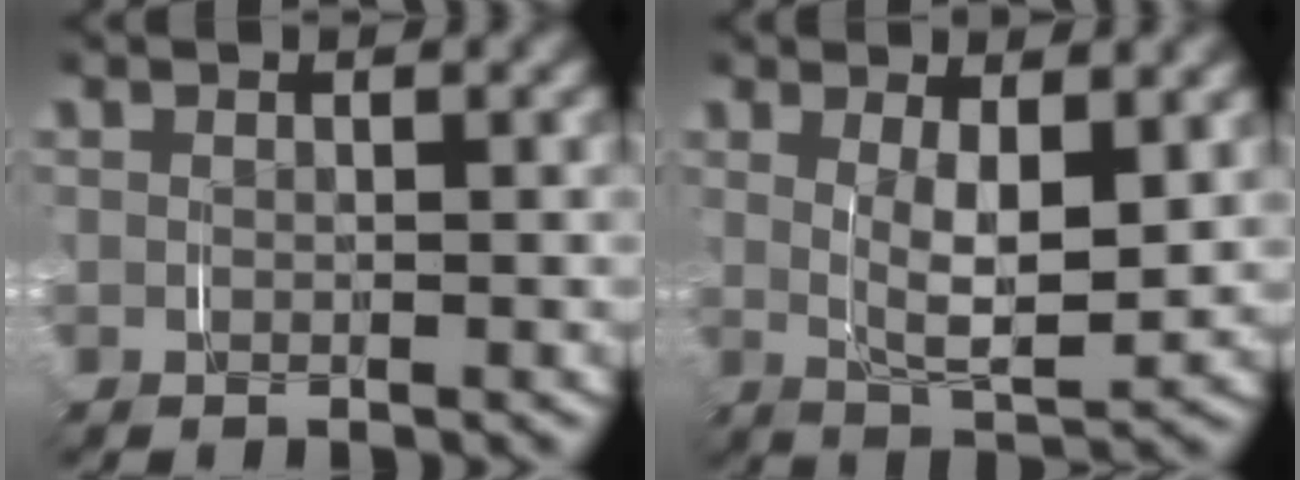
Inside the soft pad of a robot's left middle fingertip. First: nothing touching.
{"total": 4.7, "force": [0.8, 1.6, 4.4], "torque": [-0.074, -0.018, 0.017]}